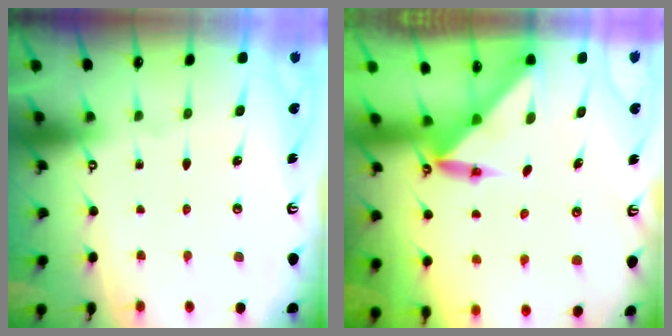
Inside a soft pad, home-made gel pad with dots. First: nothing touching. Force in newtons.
{"total": 3.5, "press": 3.5, "slide": 0.2}